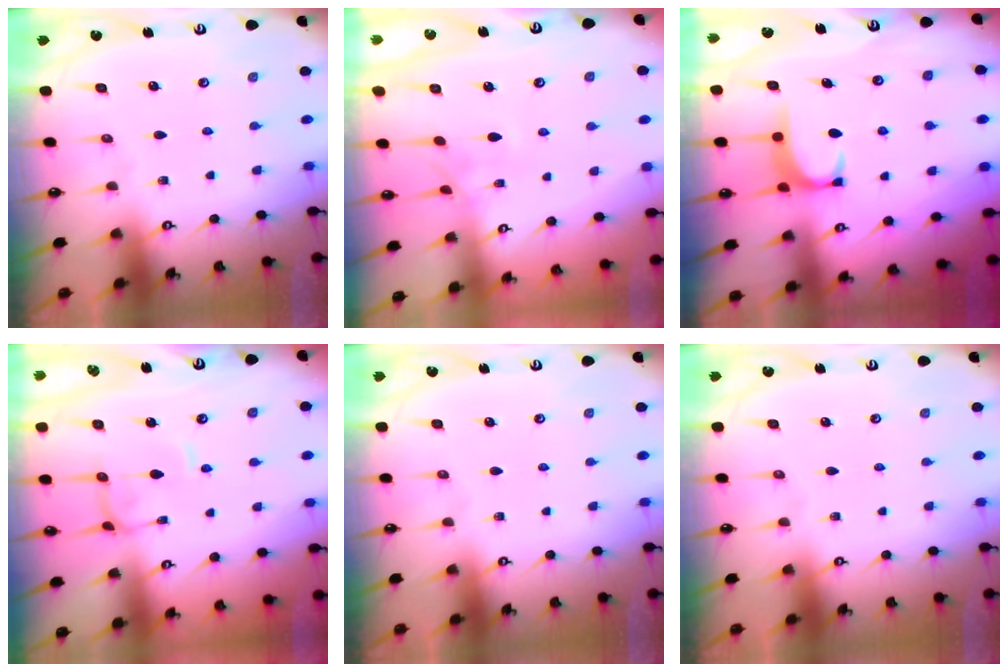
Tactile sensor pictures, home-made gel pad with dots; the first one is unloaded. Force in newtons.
{"total": 4.8, "press": 4.8, "slide": 0.1}
{"total": 1.8, "press": 1.7, "slide": 0.5}
{"total": 0.7, "press": 0.5, "slide": 0.4}
{"total": 0.0}
{"total": 0.0}